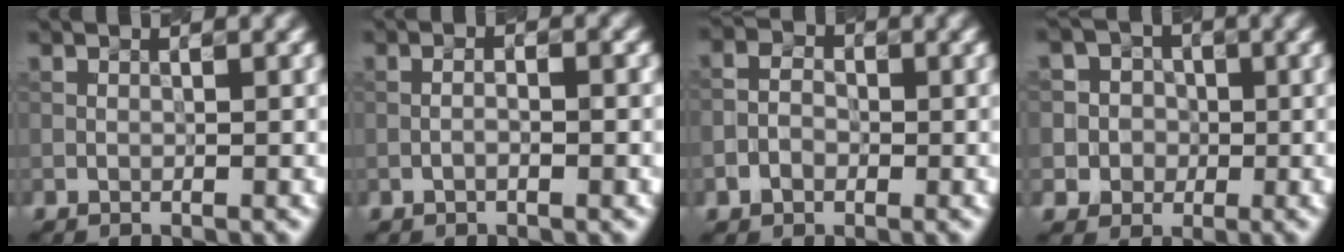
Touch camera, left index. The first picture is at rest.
{"total": 1.1, "force": [-0.6, 0.1, 0.9], "torque": [-0.017, 0.005, -0.007]}
{"total": 1.6, "force": [-0.8, 1.3, 0.4], "torque": [-0.017, 0.008, -0.012]}
{"total": 4.5, "force": [0.4, 4.4, 0.1], "torque": [0.010, 0.032, -0.005]}